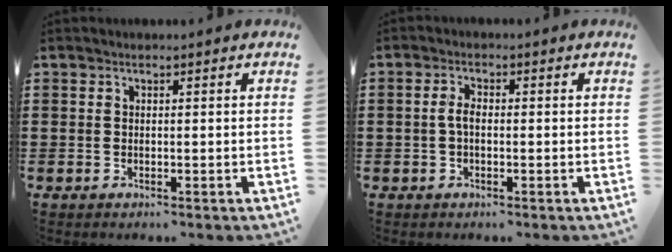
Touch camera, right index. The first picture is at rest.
{"total": 2.3, "force": [-0.3, 1.0, 2.0], "torque": [-0.047, -0.001, -0.009]}